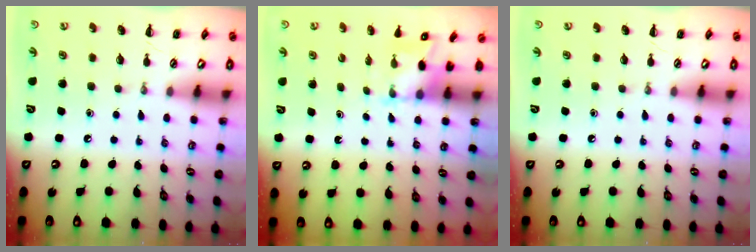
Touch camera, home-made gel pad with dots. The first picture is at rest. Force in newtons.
{"total": 2.4, "press": 2.3, "slide": 0.8}
{"total": 0.0}